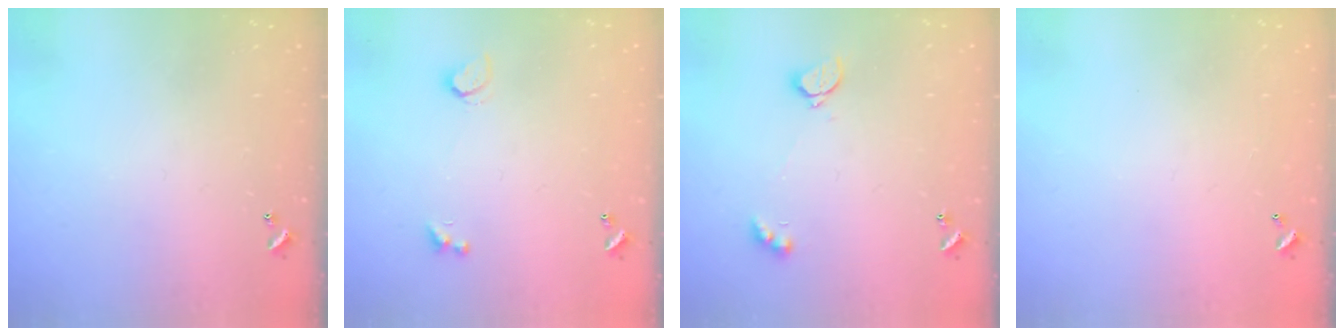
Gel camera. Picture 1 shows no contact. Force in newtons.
{"total": 1.3, "press": 1.2, "slide": 0.4}
{"total": 2.4, "press": 2.3, "slide": 0.8}
{"total": 2.8, "press": 2.8, "slide": 0.1}